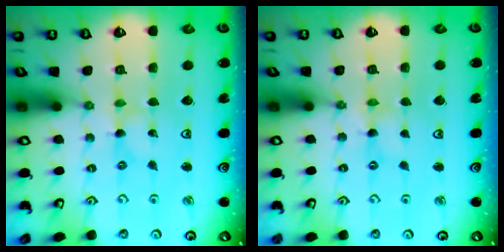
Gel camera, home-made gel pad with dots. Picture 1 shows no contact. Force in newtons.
{"total": 0.0}